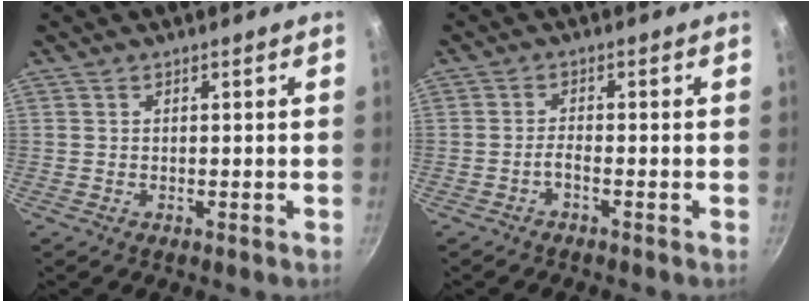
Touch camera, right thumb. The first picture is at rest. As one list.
[{"total": 1.6, "force": [-1.2, 0.2, 1.0], "torque": [-0.025, 0.013, -0.026]}]